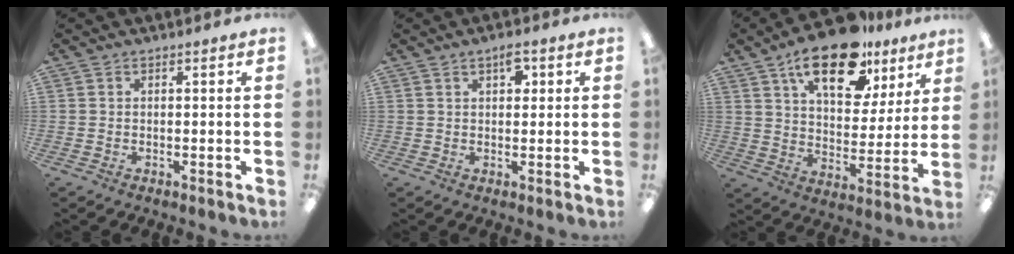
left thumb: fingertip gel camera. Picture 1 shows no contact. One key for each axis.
{"total": 3.9, "fx": 2.0, "fy": 2.0, "fz": 2.7, "tx": -0.026, "ty": -0.007, "tz": 0.027}
{"total": 16.0, "fx": 10.1, "fy": 8.4, "fz": 9.2, "tx": -0.126, "ty": -0.045, "tz": 0.171}